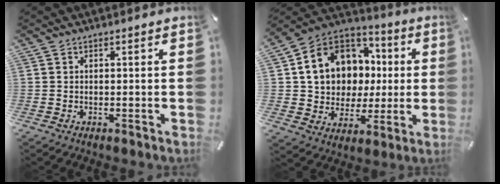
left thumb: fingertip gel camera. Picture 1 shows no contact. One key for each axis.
{"total": 14.5, "fx": 3.0, "fy": 12.8, "fz": 6.1, "tx": -0.125, "ty": -0.021, "tz": 0.069}